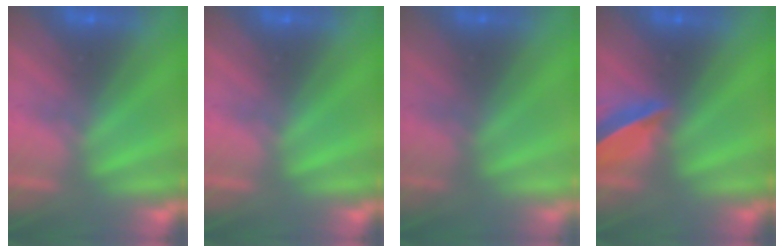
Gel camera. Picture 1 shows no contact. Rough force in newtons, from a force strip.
{"total": 0.0}
{"total": 2.9}
{"total": 6.1}